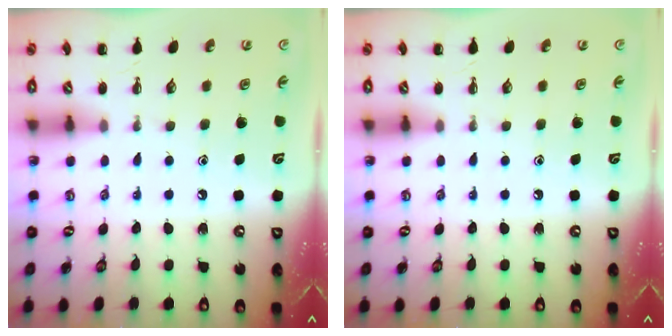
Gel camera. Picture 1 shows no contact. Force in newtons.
{"total": 0.0}